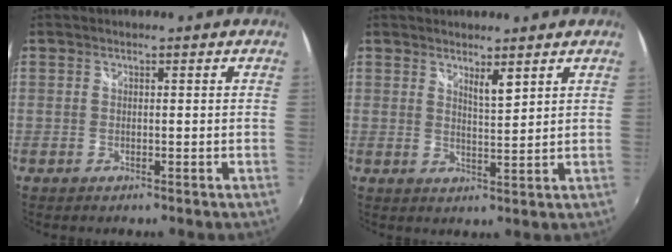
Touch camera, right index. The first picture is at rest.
{"total": 3.3, "force": [2.4, 0.4, 2.3], "torque": [-0.037, -0.005, 0.038]}